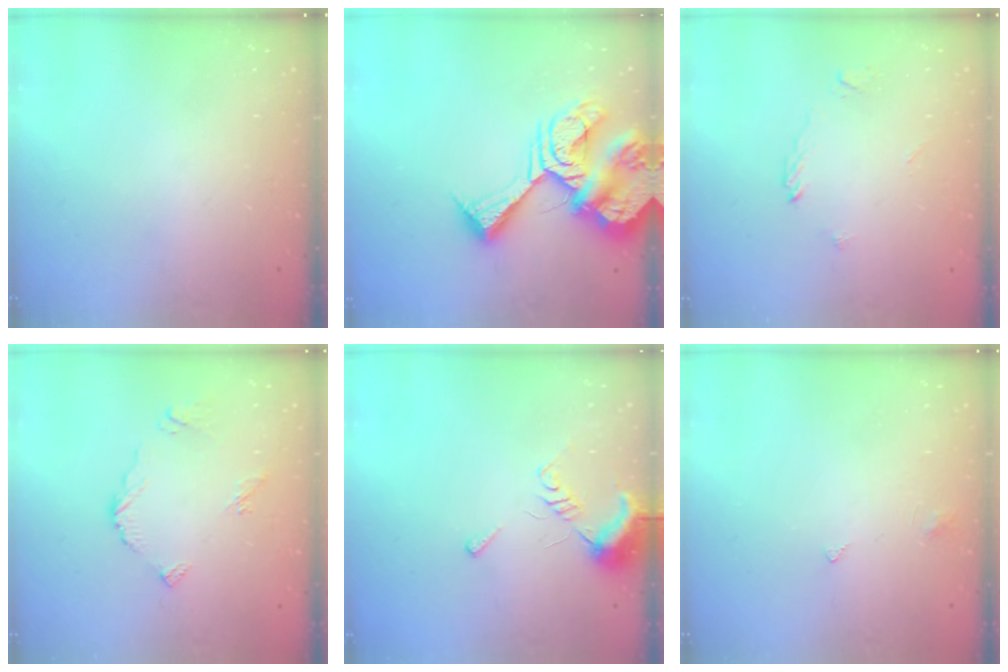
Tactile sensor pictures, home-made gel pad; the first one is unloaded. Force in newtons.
{"total": 19.2, "press": 19.1, "slide": 2.4}
{"total": 2.2, "press": 2.2, "slide": 0.3}
{"total": 6.2, "press": 6.2, "slide": 0.4}
{"total": 7.5, "press": 7.4, "slide": 1.0}
{"total": 2.5, "press": 2.4, "slide": 0.4}